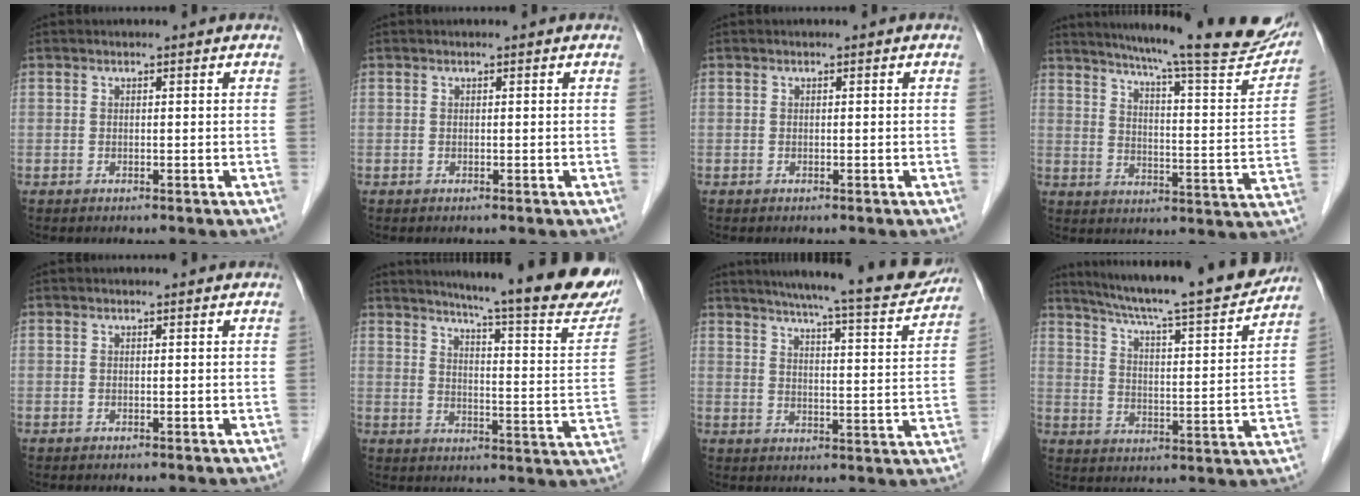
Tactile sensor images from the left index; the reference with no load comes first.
{"total": 0.0}
{"total": 0.0}
{"total": 24.3, "force": [21.1, 1.7, 11.9], "torque": [-0.174, -0.055, 0.263]}
{"total": 0.0}
{"total": 23.8, "force": [20.6, 0.7, 12.0], "torque": [-0.170, -0.080, 0.247]}
{"total": 19.5, "force": [17.4, 1.5, 8.7], "torque": [-0.129, -0.027, 0.221]}
{"total": 21.5, "force": [19.0, 1.0, 9.9], "torque": [-0.160, -0.023, 0.269]}